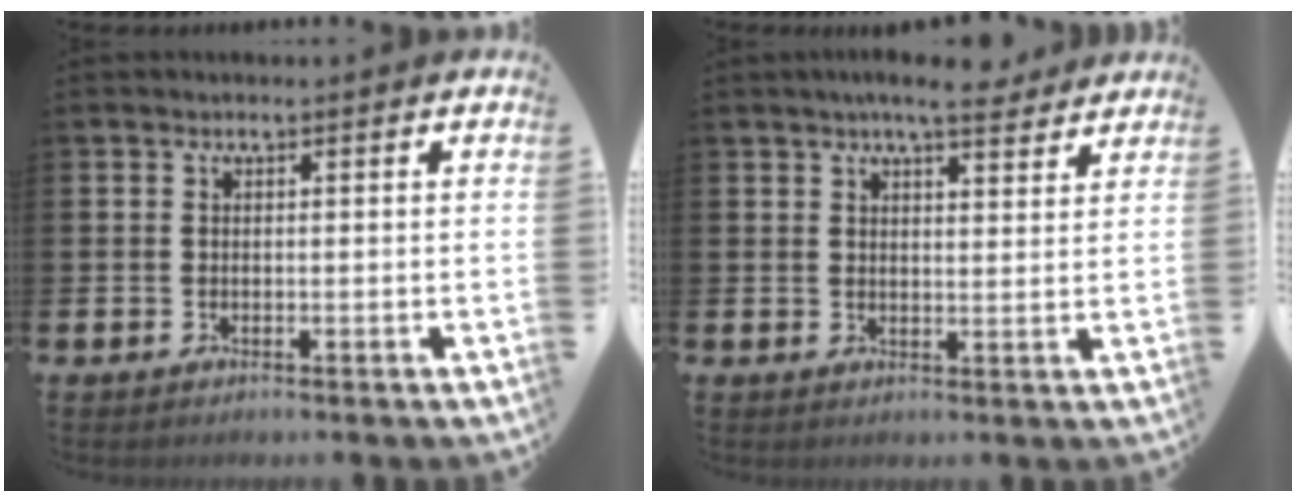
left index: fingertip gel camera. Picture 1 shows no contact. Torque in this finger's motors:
{"motor_torque": [1.07, -1.07, 0.59, 0.15]}